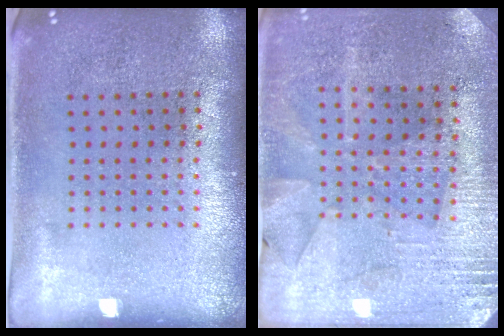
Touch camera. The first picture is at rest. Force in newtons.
{"total": 2.8, "press": 2.7, "slide": 0.7}